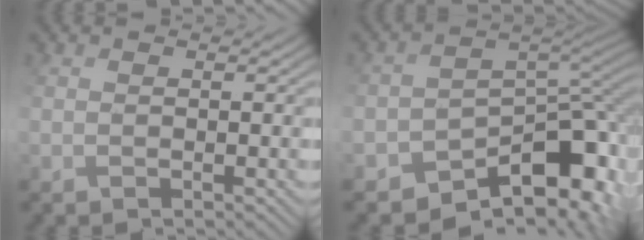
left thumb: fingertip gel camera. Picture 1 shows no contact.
{"total": 10.2, "force": [-5.5, 5.7, 6.4], "torque": [-0.094, -0.011, -0.072]}